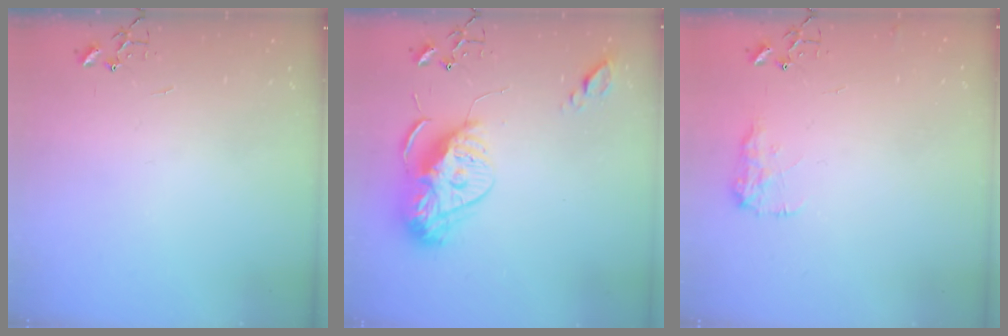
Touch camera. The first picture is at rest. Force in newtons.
{"total": 15.3, "press": 15.3, "slide": 1.3}
{"total": 8.7, "press": 8.6, "slide": 0.5}